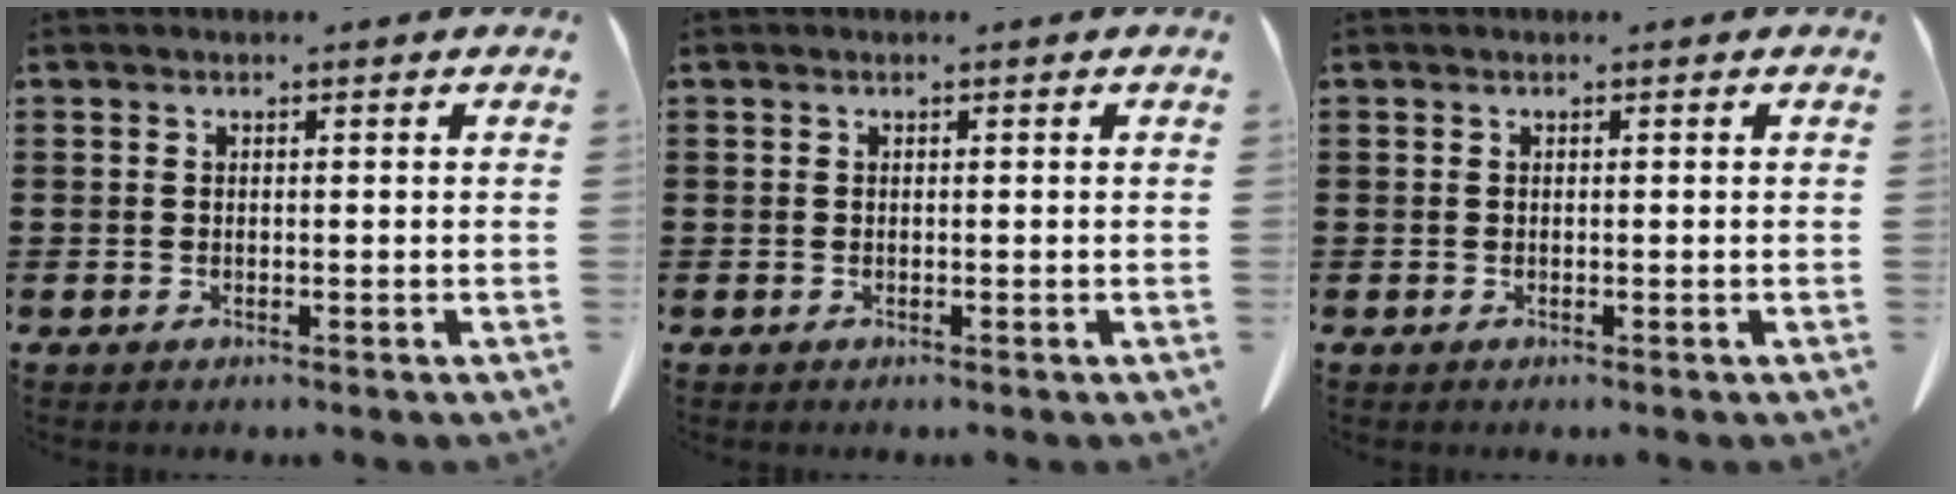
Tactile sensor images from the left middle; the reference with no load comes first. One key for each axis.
{"total": 0.0}
{"total": 0.0}